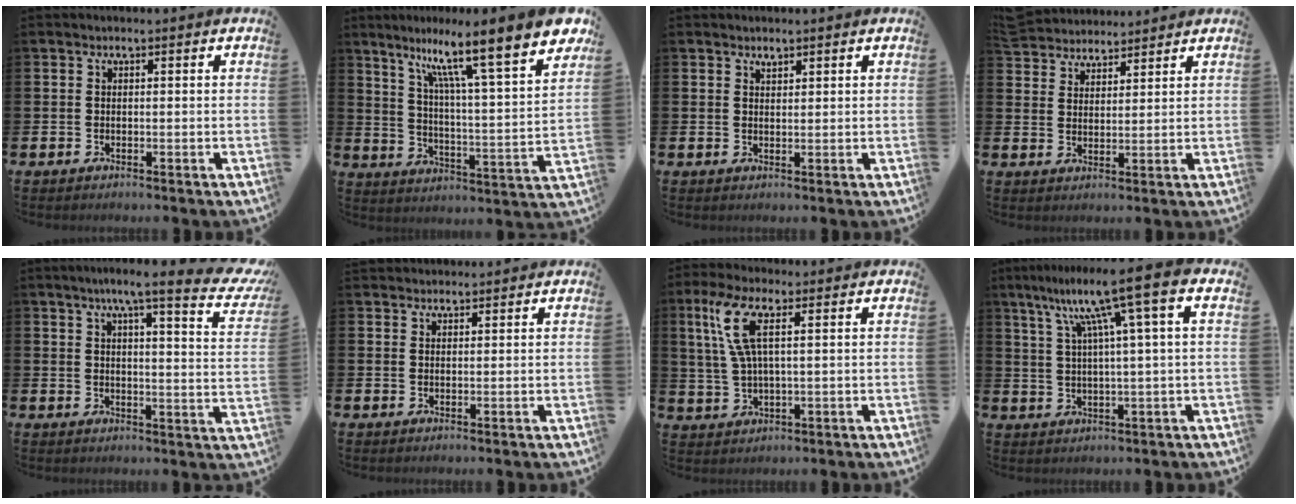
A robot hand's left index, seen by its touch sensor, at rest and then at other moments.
{"total": 12.1, "force": [9.4, 0.6, 7.5], "torque": [-0.153, -0.077, 0.141]}
{"total": 1.2, "force": [1.2, 0.4, 0.1], "torque": [0.008, -0.002, 0.020]}
{"total": 4.8, "force": [4.7, 1.0, -0.3], "torque": [-0.019, -0.018, 0.089]}
{"total": 7.5, "force": [5.8, 0.8, 4.7], "torque": [-0.073, -0.046, 0.085]}
{"total": 1.9, "force": [1.8, 0.5, -0.1], "torque": [0.007, -0.006, 0.033]}
{"total": 7.3, "force": [3.6, 2.3, 6.0], "torque": [-0.134, 0.010, 0.064]}
{"total": 10.6, "force": [5.3, 0.3, 9.2], "torque": [-0.187, -0.014, 0.077]}